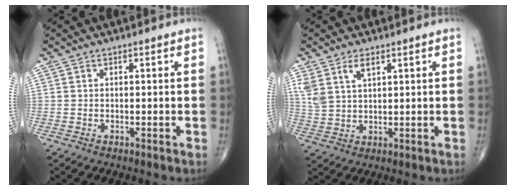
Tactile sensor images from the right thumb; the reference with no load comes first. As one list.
[{"total": 5.8, "force": [3.3, 2.7, 3.9], "torque": [-0.077, -0.009, 0.072]}]